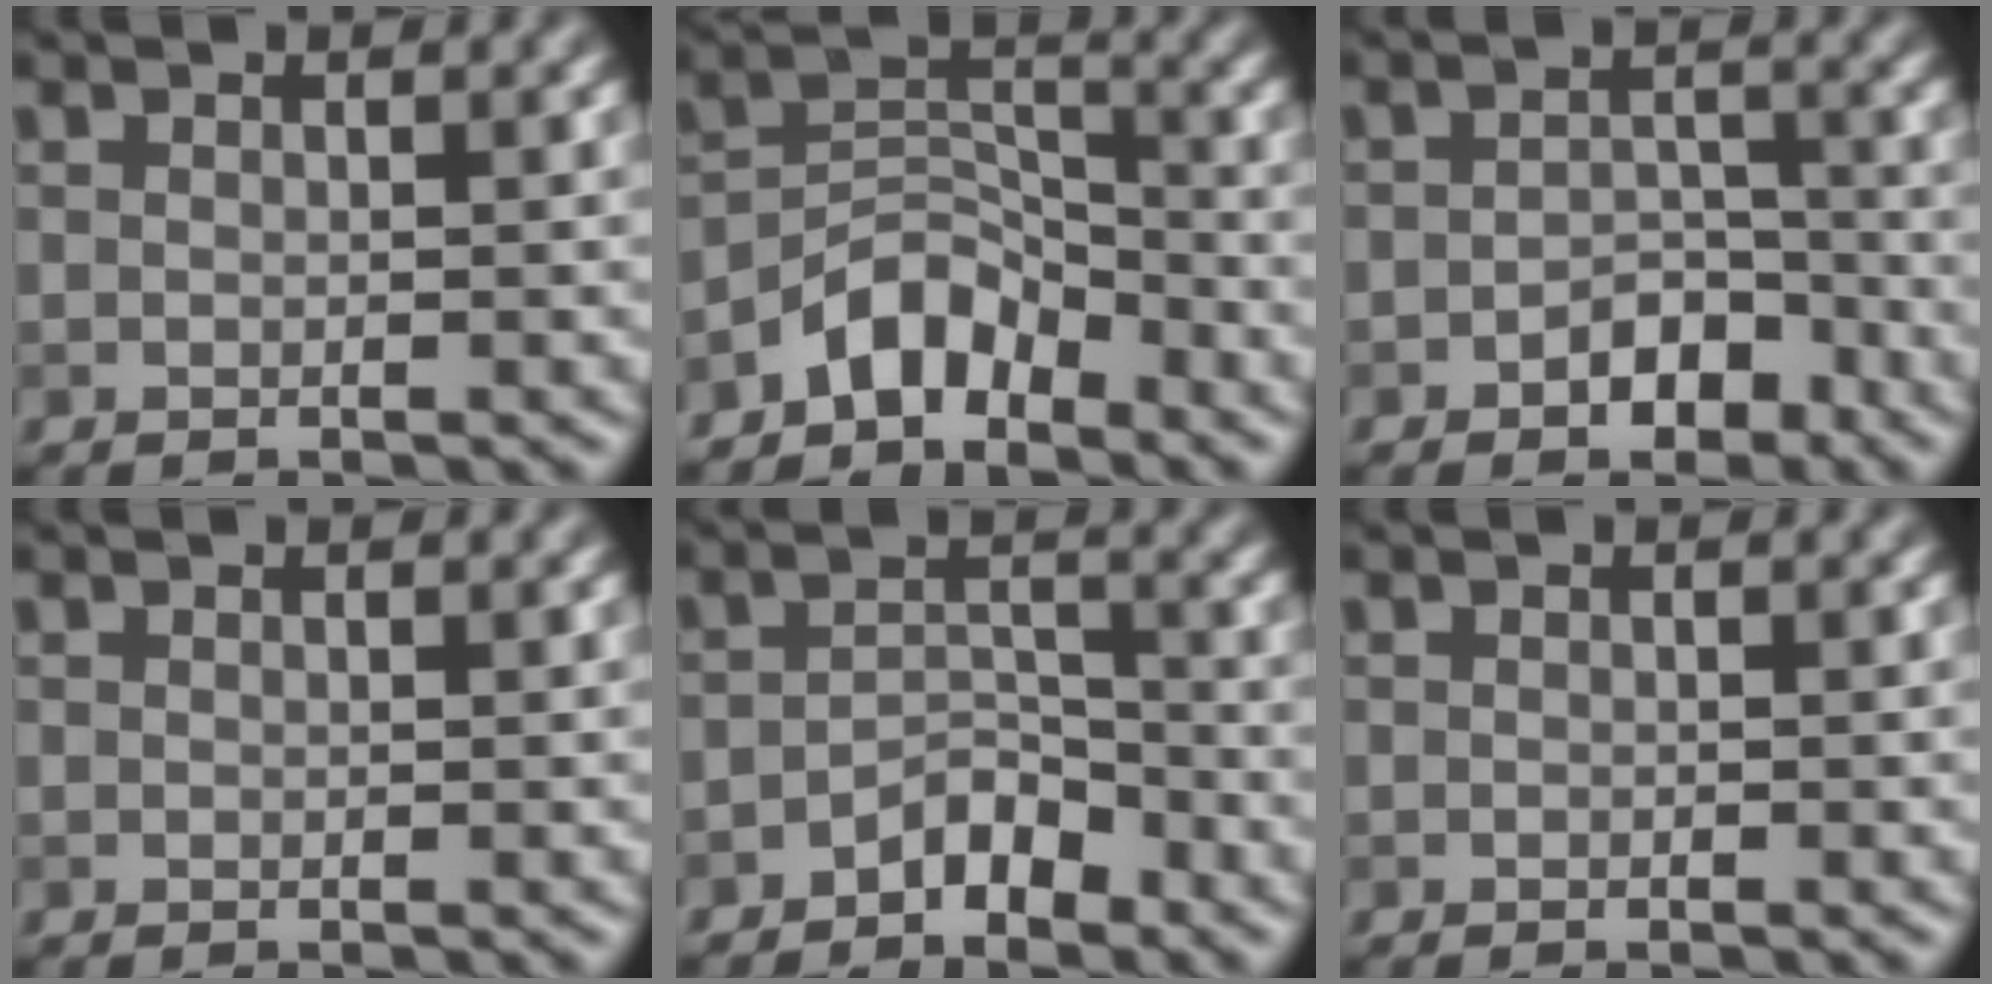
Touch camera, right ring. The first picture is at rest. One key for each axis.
{"total": 4.4, "fx": -3.4, "fy": 2.1, "fz": 1.8, "tx": -0.024, "ty": 0.016, "tz": -0.070}
{"total": 3.0, "fx": -1.8, "fy": 1.8, "fz": 1.5, "tx": -0.017, "ty": 0.008, "tz": -0.029}
{"total": 0.0}
{"total": 2.8, "fx": -2.1, "fy": 1.3, "fz": 1.4, "tx": -0.016, "ty": 0.014, "tz": -0.039}
{"total": 0.0}